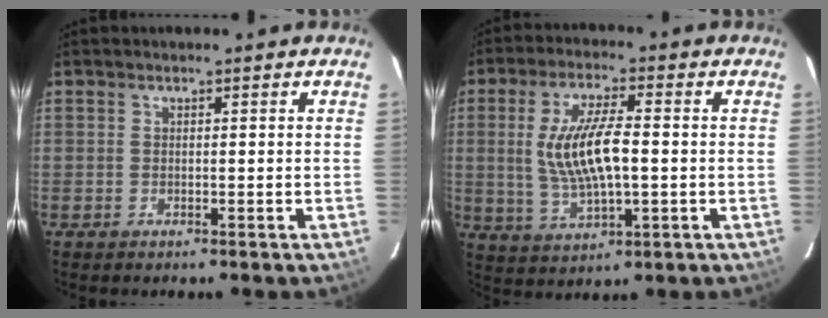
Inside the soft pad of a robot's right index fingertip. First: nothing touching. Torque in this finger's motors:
{"motor_torque": [0.92, 0.51, 0.38, 0.18]}